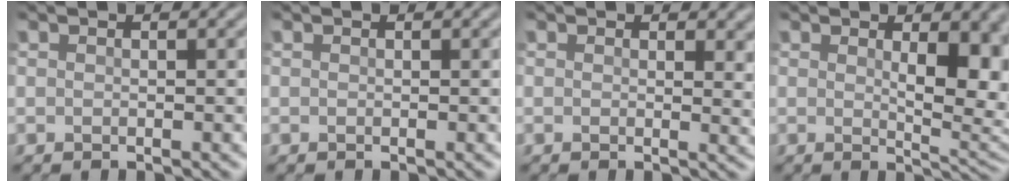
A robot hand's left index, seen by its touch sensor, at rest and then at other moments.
{"total": 0.0}
{"total": 2.5, "force": [1.0, 1.1, 2.0], "torque": [-0.011, -0.002, 0.025]}
{"total": 7.1, "force": [0.8, 2.6, 6.5], "torque": [-0.066, 0.001, 0.024]}